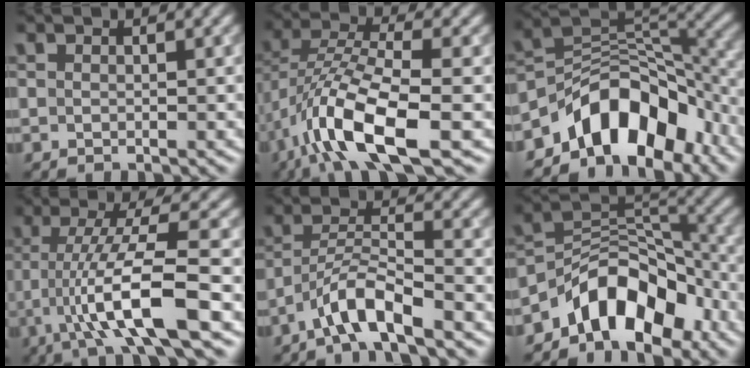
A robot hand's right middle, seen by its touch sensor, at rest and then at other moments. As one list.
[{"total": 10.6, "force": [-5.0, 3.3, 8.7], "torque": [-0.164, 0.001, -0.097]}, {"total": 9.6, "force": [-6.2, 5.1, 5.2], "torque": [-0.050, 0.008, -0.114]}, {"total": 8.1, "force": [-2.6, 1.2, 7.6], "torque": [-0.127, 0.004, -0.051]}, {"total": 4.5, "force": [-3.2, 0.6, 3.1], "torque": [-0.053, 0.012, -0.067]}, {"total": 7.9, "force": [-5.3, 4.0, 4.2], "torque": [-0.038, 0.009, -0.099]}]